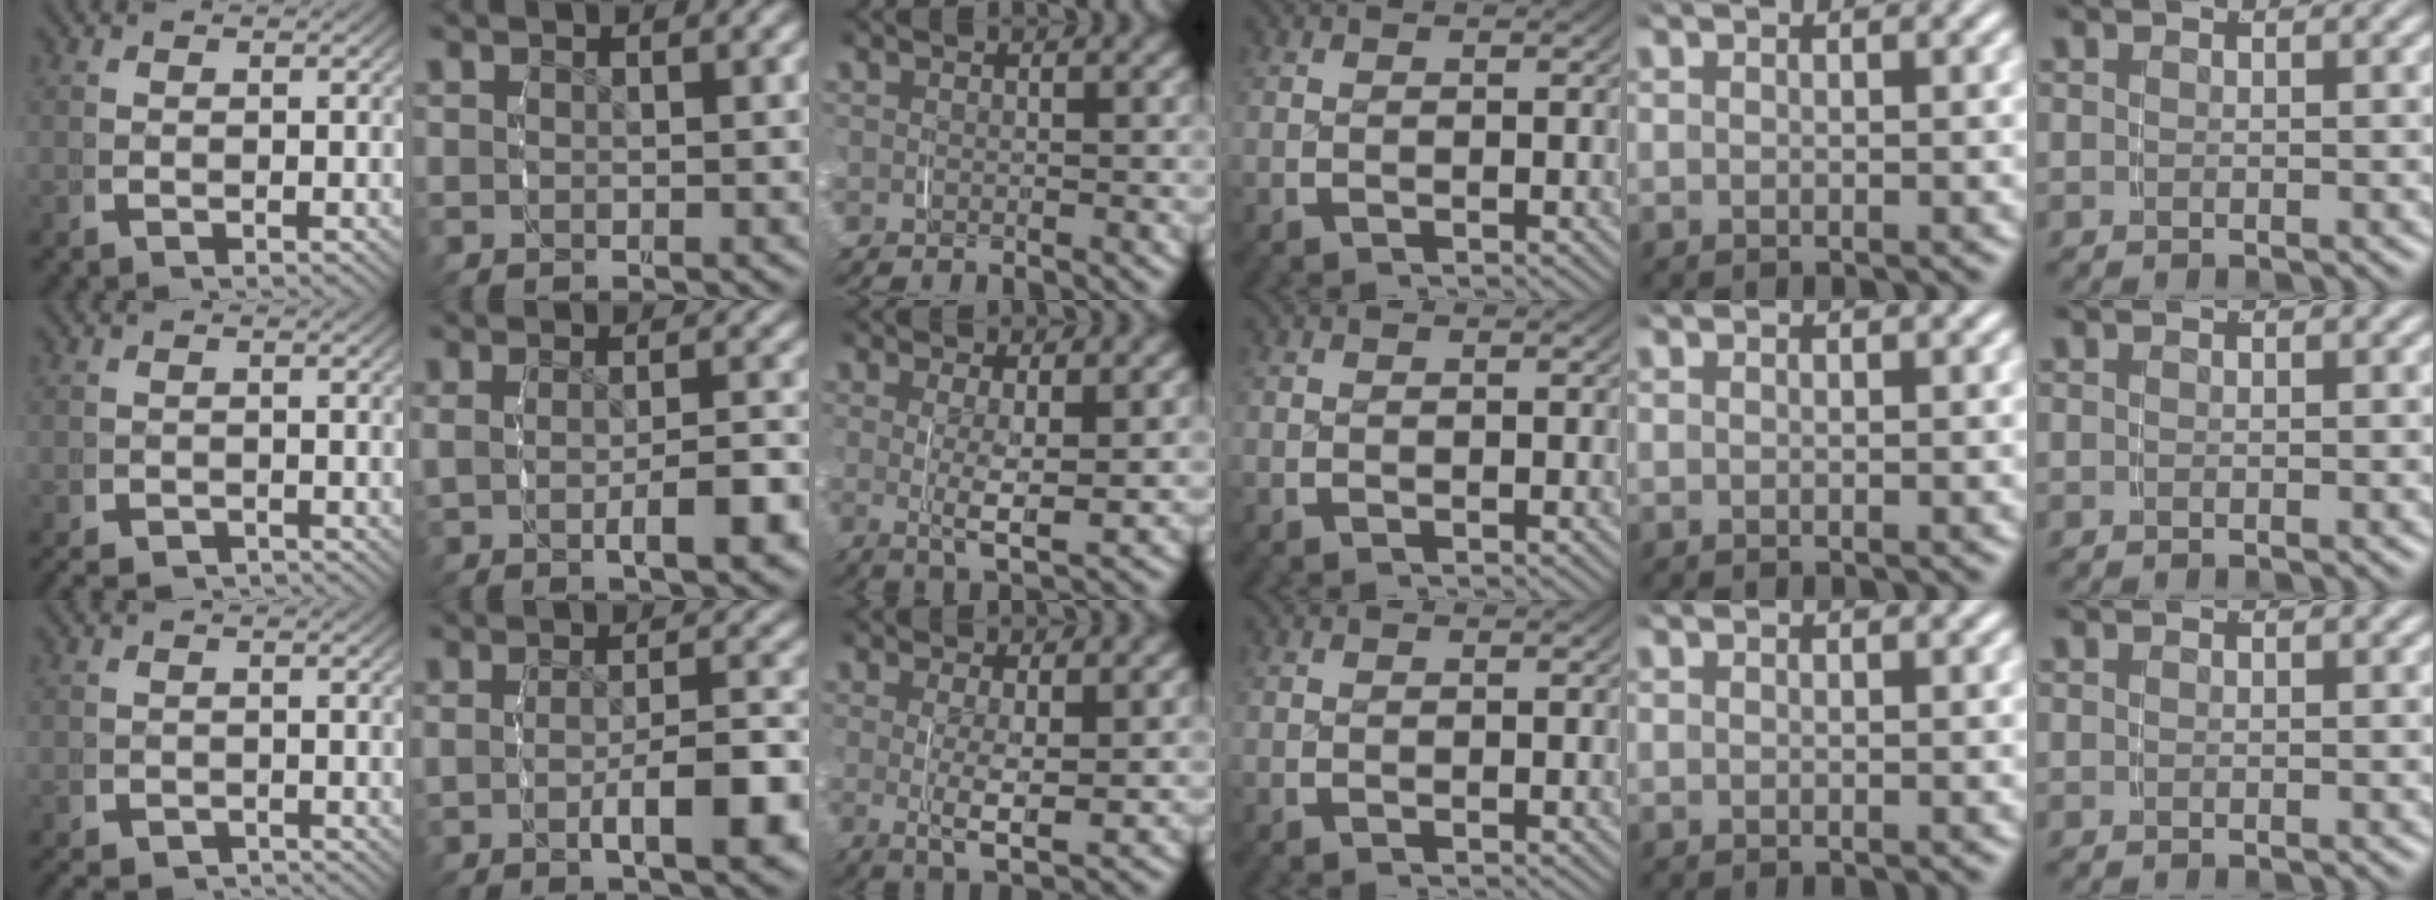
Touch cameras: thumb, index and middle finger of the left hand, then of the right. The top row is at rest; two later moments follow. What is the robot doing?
{"motion": "grasp_and_lifting", "object": "toothpaste"}